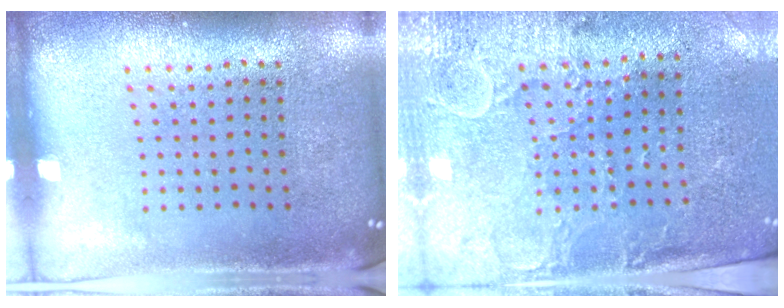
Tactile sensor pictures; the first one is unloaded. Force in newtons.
{"total": 2.9, "press": 2.5, "slide": 1.5}